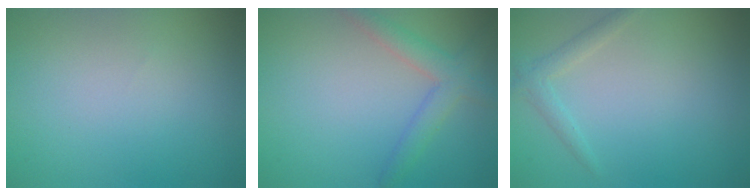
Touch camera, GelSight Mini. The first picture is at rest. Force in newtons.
{"total": 3.0, "press": 3.0, "slide": 0.1}
{"total": 1.4, "press": 1.4, "slide": 0.1}